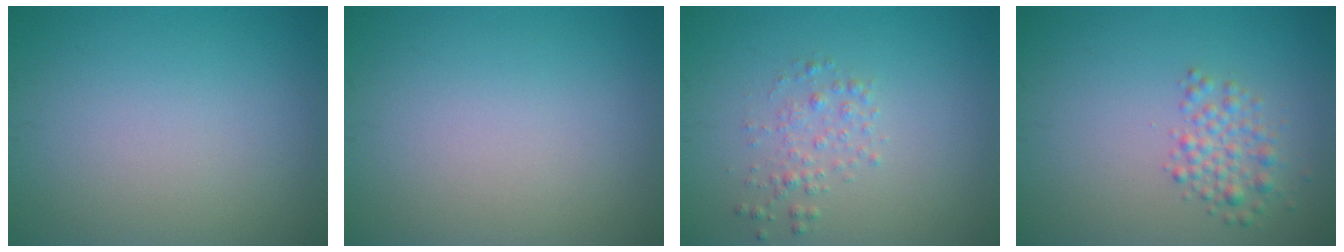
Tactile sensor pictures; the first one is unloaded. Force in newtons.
{"total": 0.0}
{"total": 1.6, "press": 1.6, "slide": 0.0}
{"total": 2.3, "press": 2.3, "slide": 0.1}